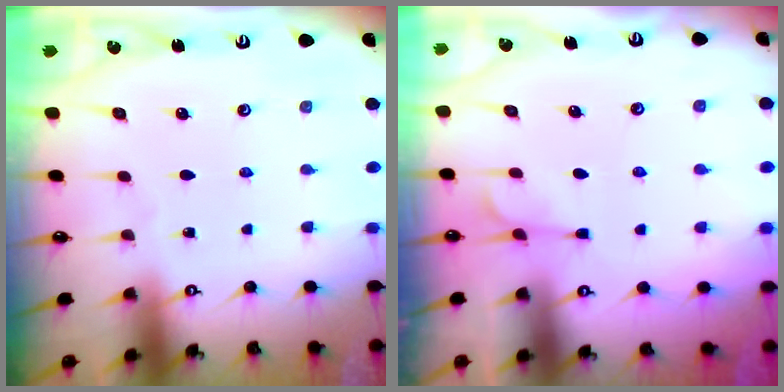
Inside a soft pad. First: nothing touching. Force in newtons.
{"total": 1.1, "press": 0.1, "slide": 1.1}